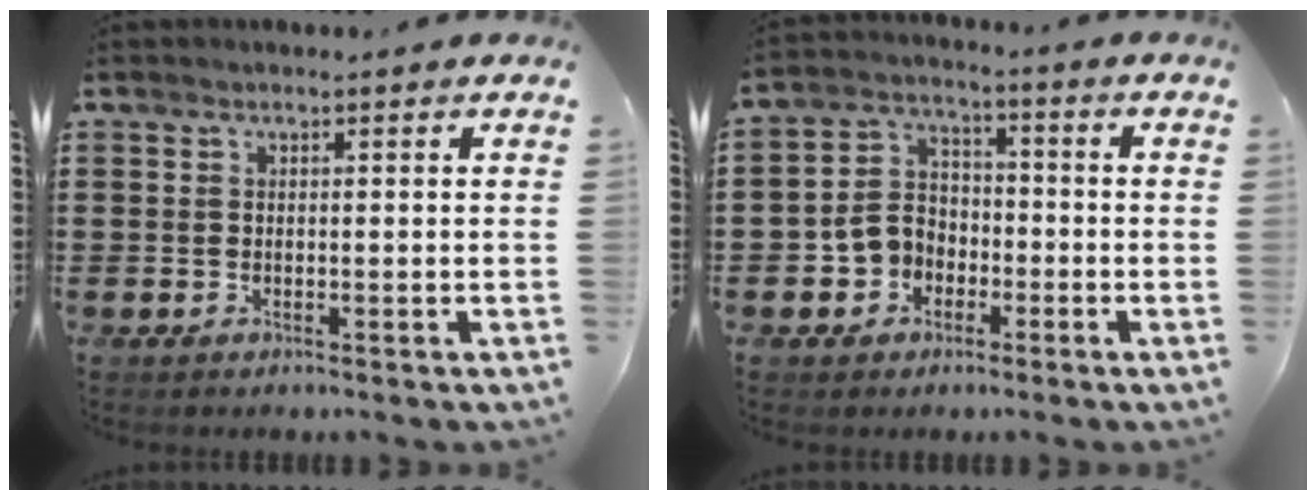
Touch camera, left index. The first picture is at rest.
{"total": 5.5, "force": [-2.5, 4.6, 1.7], "torque": [-0.056, 0.012, -0.053]}